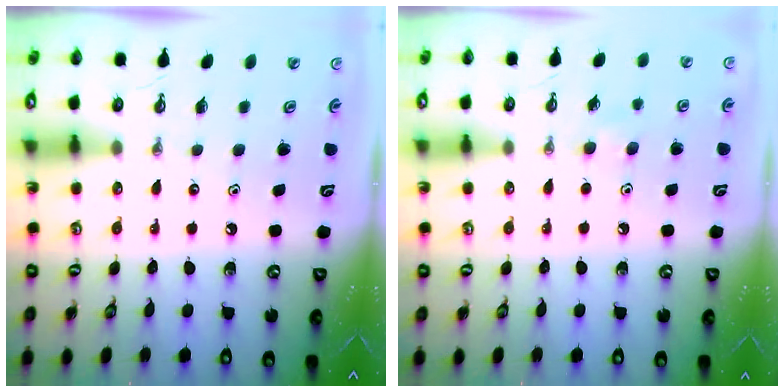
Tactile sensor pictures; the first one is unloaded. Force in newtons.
{"total": 5.1, "press": 4.6, "slide": 2.2}